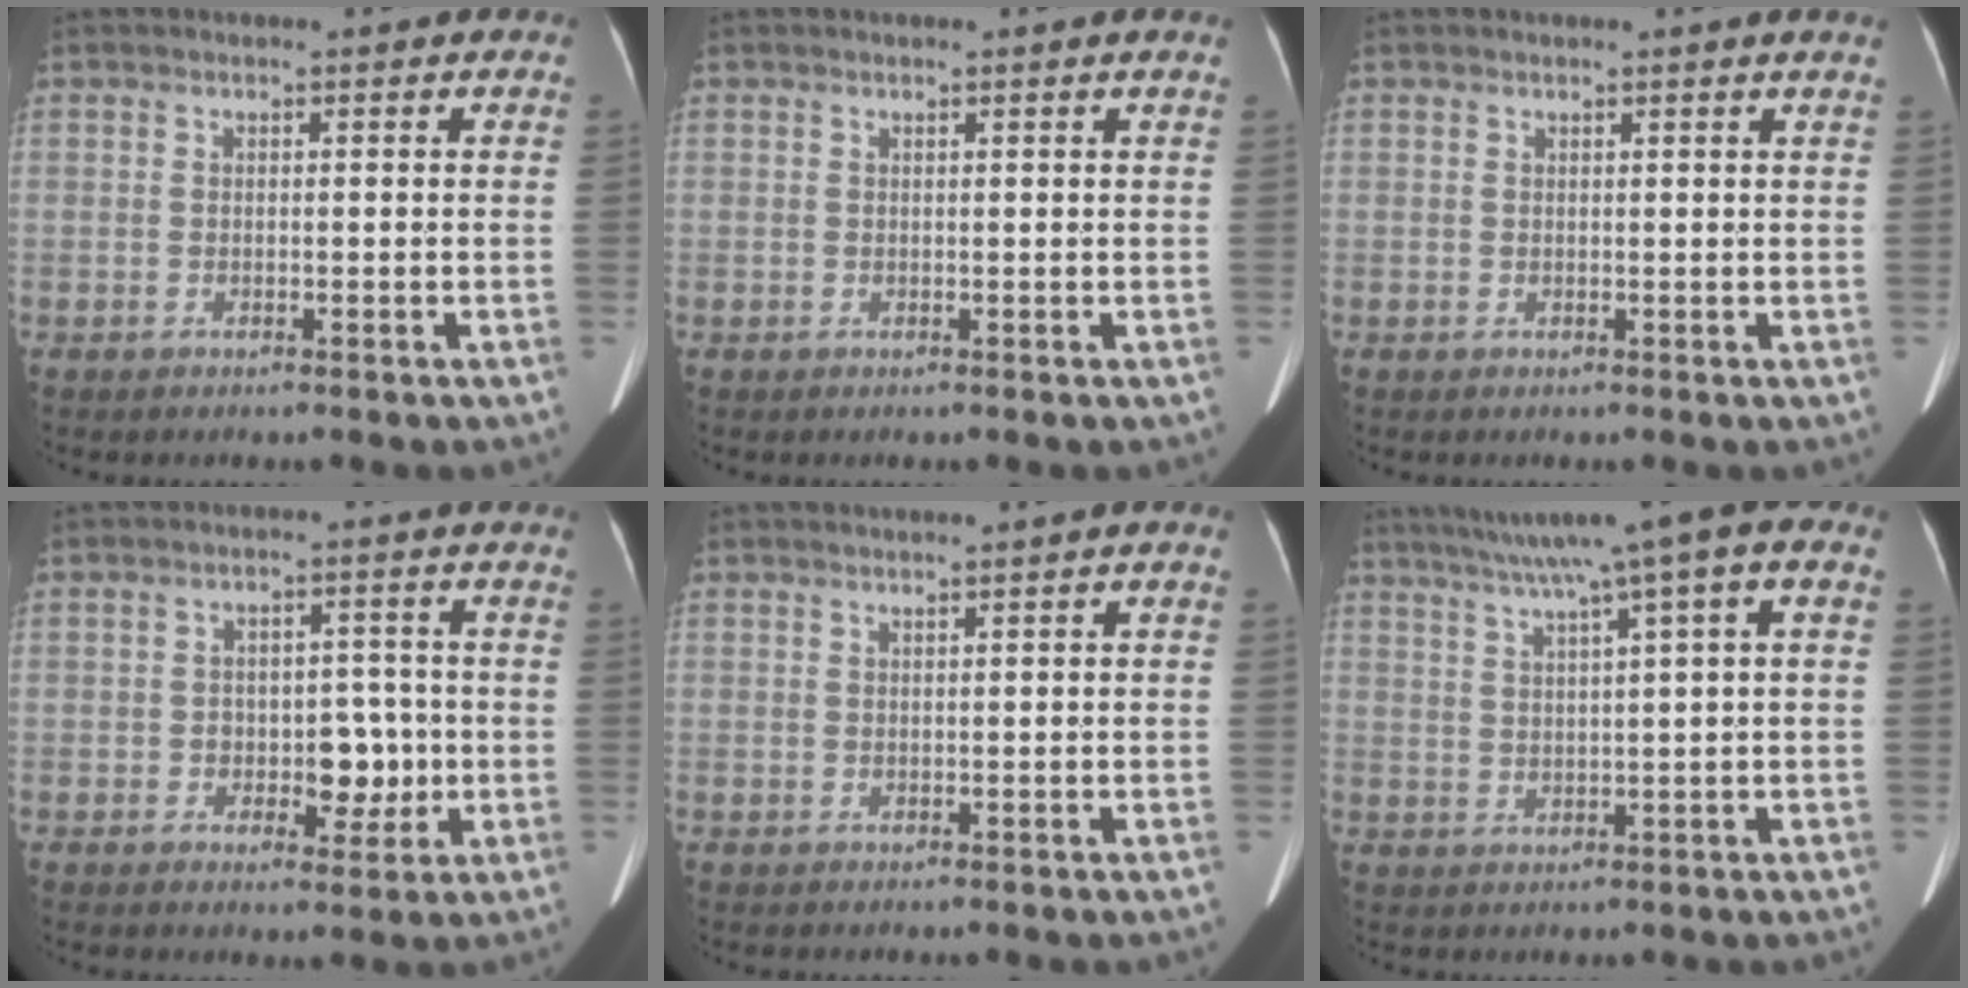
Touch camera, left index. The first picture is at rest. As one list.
[{"total": 0.7, "force": [0.5, -0.4, 0.4], "torque": [-0.018, -0.014, 0.007]}, {"total": 1.6, "force": [1.3, -0.6, 0.7], "torque": [-0.017, -0.020, 0.008]}, {"total": 5.2, "force": [-1.6, 3.3, 3.7], "torque": [-0.042, -0.008, -0.020]}, {"total": 1.1, "force": [0.1, -0.3, 1.1], "torque": [-0.021, -0.013, 0.004]}, {"total": 12.8, "force": [7.3, -0.2, 10.5], "torque": [-0.169, 0.031, 0.102]}]